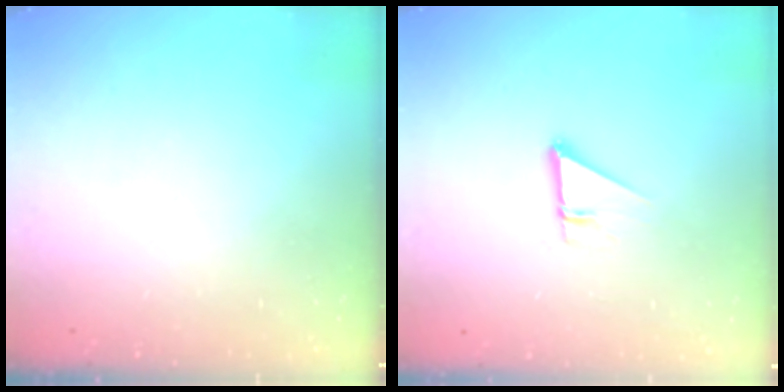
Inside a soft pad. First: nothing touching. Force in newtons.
{"total": 2.7, "press": 2.7, "slide": 0.1}